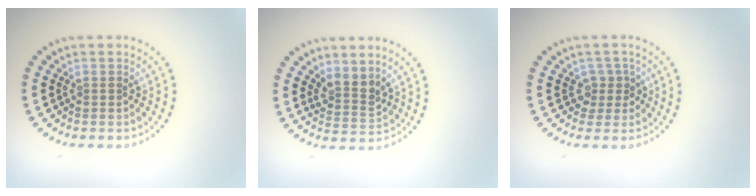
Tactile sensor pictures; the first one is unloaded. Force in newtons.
{"total": 2.4, "press": 1.9, "slide": 1.6}
{"total": 1.9, "press": 1.4, "slide": 1.3}